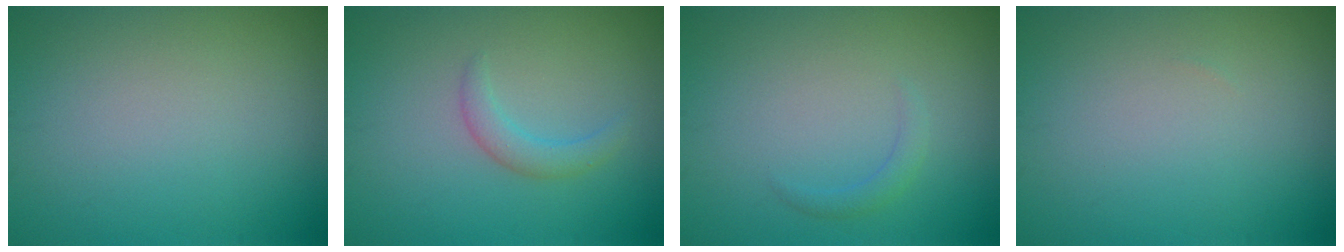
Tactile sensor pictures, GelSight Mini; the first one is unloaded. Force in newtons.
{"total": 1.9, "press": 1.8, "slide": 0.3}
{"total": 1.1, "press": 1.1, "slide": 0.2}
{"total": 0.0}